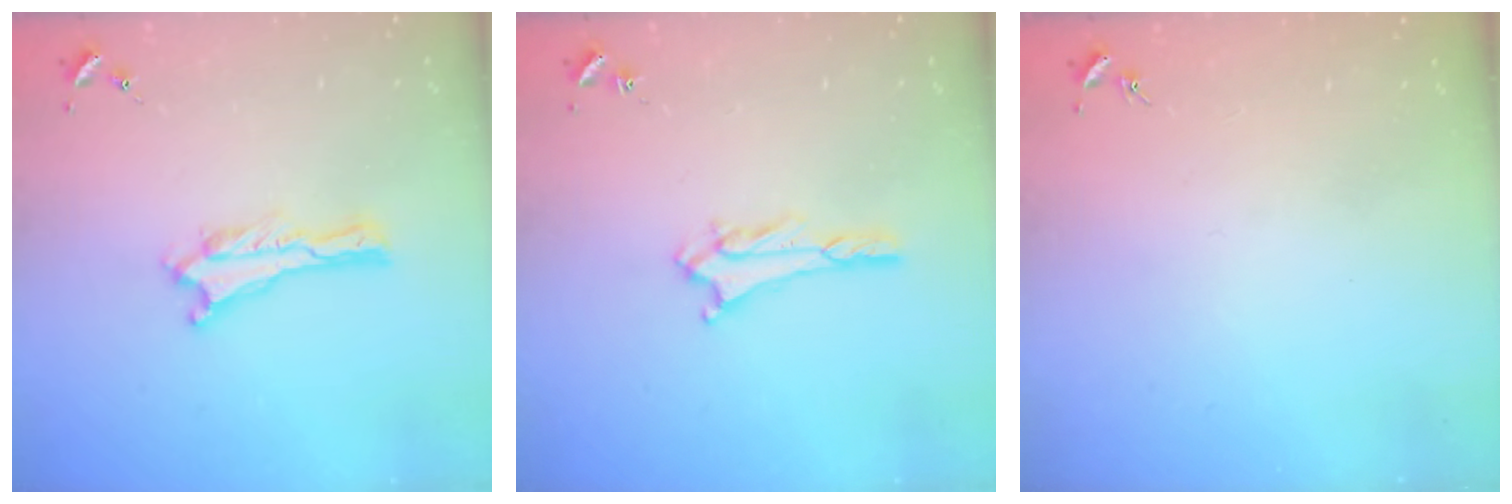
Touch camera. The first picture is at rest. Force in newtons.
{"total": 2.4, "press": 2.4, "slide": 0.4}
{"total": 0.0}